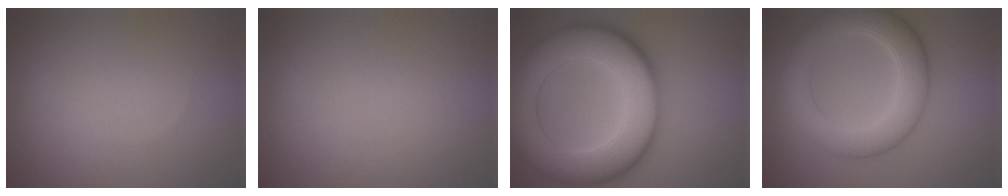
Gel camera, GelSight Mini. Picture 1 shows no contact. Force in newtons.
{"total": 0.0}
{"total": 12.5, "press": 12.5, "slide": 0.3}
{"total": 6.7, "press": 6.7, "slide": 0.3}